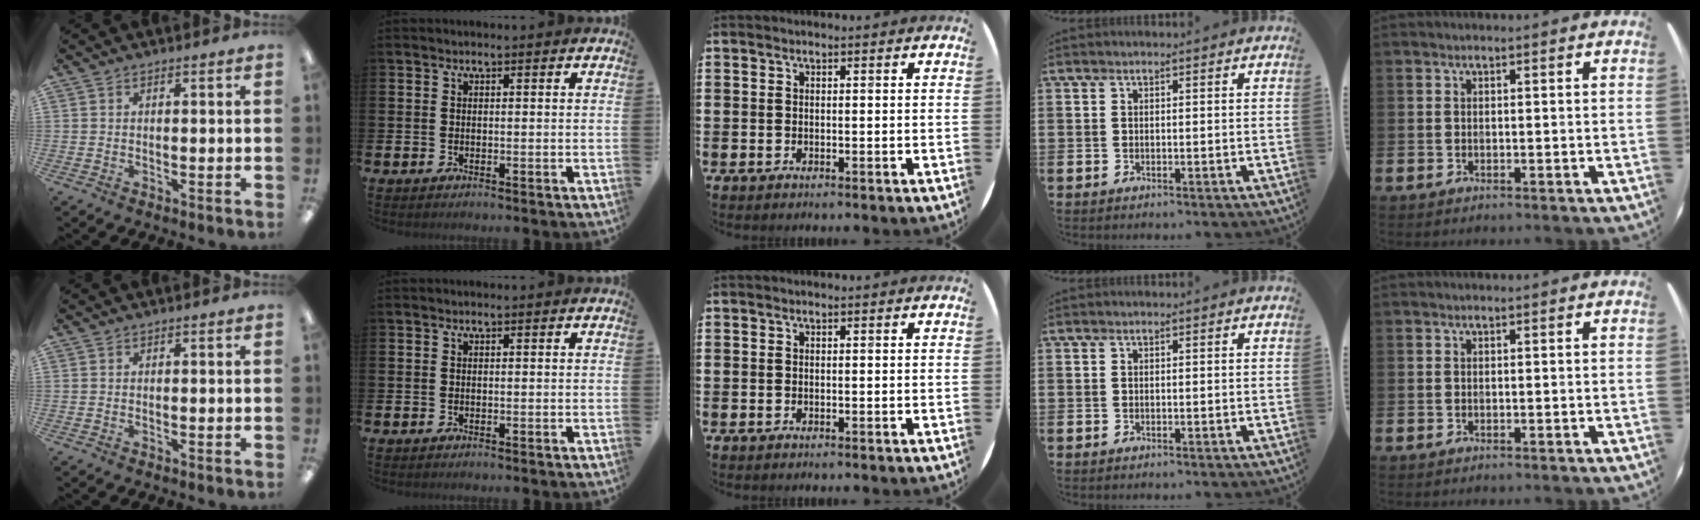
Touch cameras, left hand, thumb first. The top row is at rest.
{}